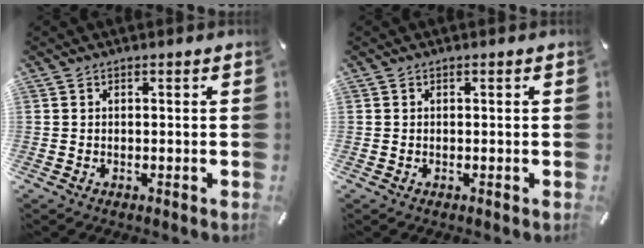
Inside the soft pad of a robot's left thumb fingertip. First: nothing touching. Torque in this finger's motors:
{"motor_torque": [0.03, 0.11, 0.01, -0.01, 0.00]}